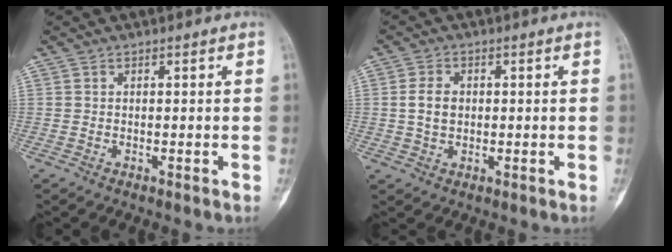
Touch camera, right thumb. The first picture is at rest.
{"total": 4.1, "force": [0.2, 2.9, 2.8], "torque": [-0.050, 0.004, 0.003]}